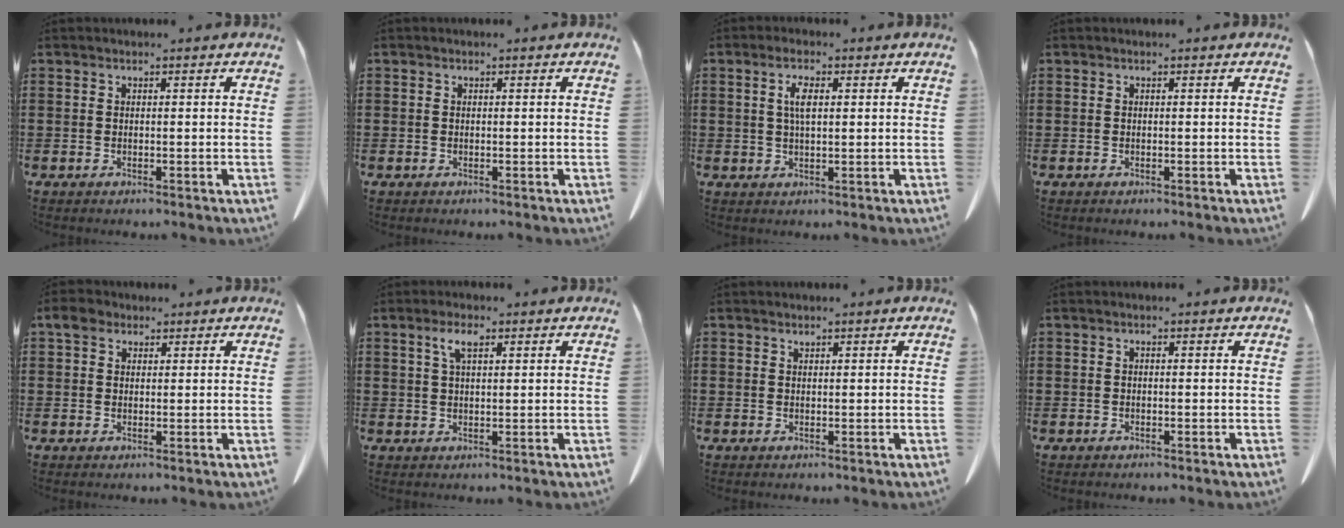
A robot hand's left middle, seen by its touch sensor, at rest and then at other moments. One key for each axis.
{"total": 0.0}
{"total": 3.8, "fx": 1.1, "fy": 1.2, "fz": 3.4, "tx": -0.072, "ty": 0.008, "tz": 0.017}
{"total": 0.0}
{"total": 3.2, "fx": 2.0, "fy": 2.0, "fz": 1.4, "tx": -0.029, "ty": 0.010, "tz": 0.033}
{"total": 3.5, "fx": 1.7, "fy": 1.1, "fz": 2.9, "tx": -0.064, "ty": 0.008, "tz": 0.027}
{"total": 0.6, "fx": 0.5, "fy": 0.3, "fz": 0.1, "tx": -0.005, "ty": -0.002, "tz": 0.011}
{"total": 0.0}